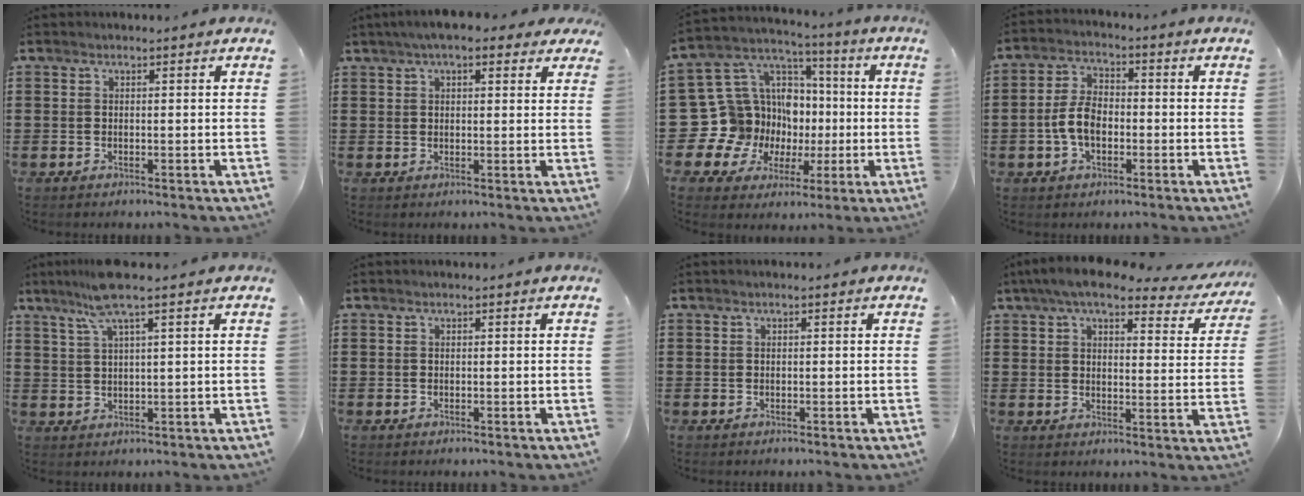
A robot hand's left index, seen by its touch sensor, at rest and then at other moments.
{"total": 4.9, "force": [3.5, 1.3, 3.2], "torque": [-0.072, 0.007, 0.062]}
{"total": 16.6, "force": [-2.4, 15.6, 5.3], "torque": [-0.164, -0.016, -0.004]}
{"total": 6.1, "force": [-1.4, 3.6, 4.7], "torque": [-0.118, 0.001, -0.035]}
{"total": 6.2, "force": [3.8, 0.2, 4.9], "torque": [-0.105, 0.005, 0.066]}
{"total": 0.0}
{"total": 0.0}
{"total": 6.9, "force": [5.6, 1.3, 3.7], "torque": [-0.093, -0.015, 0.098]}